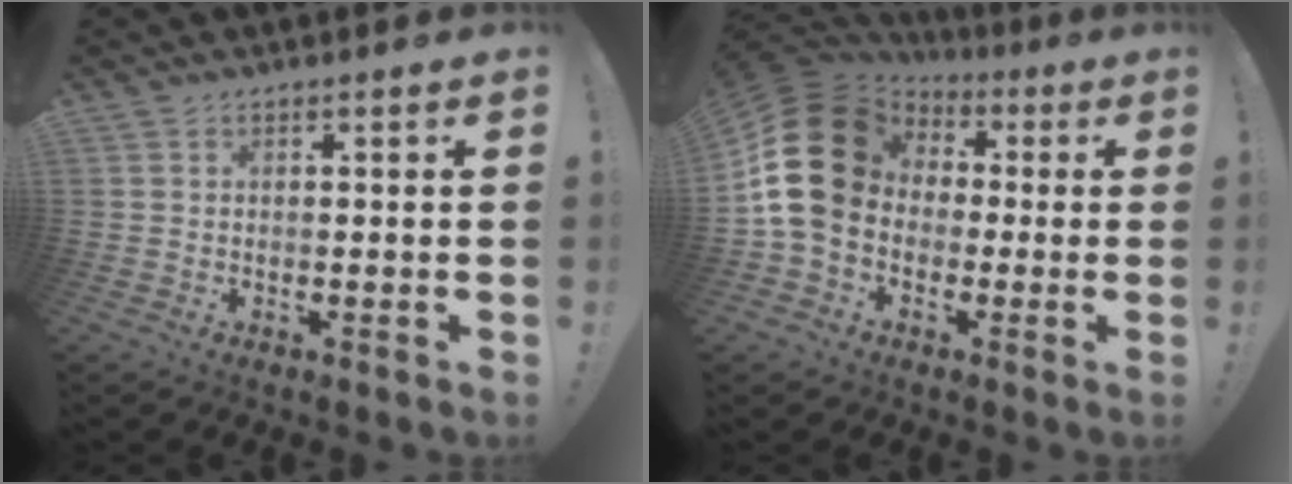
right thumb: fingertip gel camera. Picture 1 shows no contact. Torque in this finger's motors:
{"motor_torque": [2.35, 2.66, 1.88, -0.67, 0.40]}